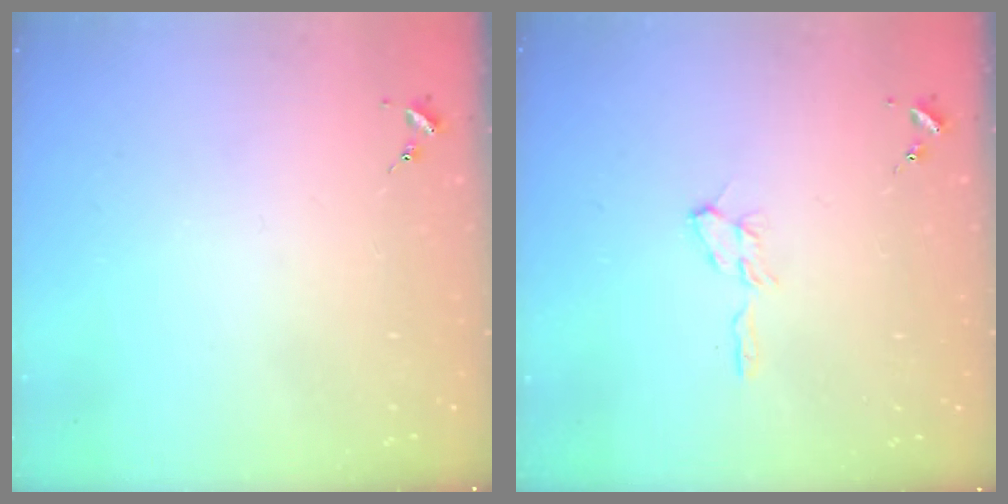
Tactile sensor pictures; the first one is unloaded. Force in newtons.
{"total": 6.7, "press": 6.6, "slide": 0.7}